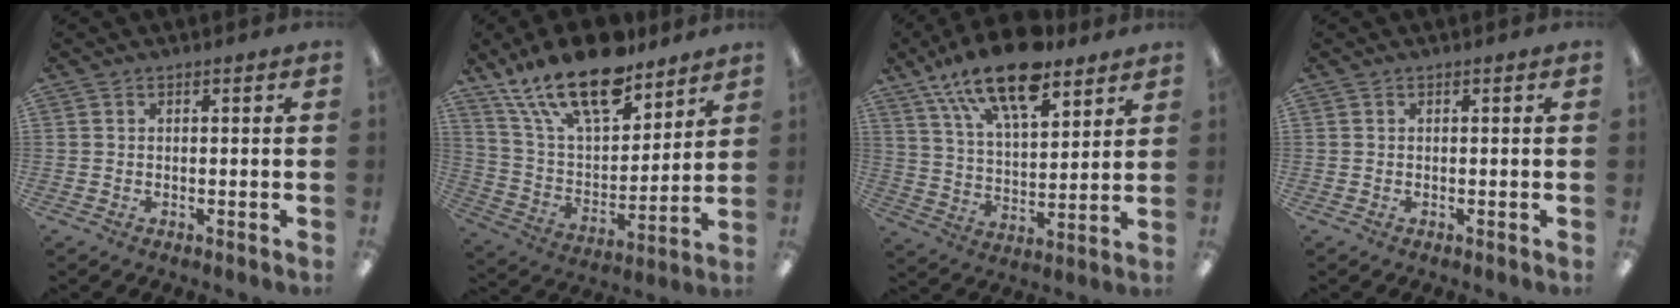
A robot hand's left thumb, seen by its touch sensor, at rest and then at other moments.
{"total": 21.4, "force": [15.4, 8.7, 12.0], "torque": [-0.227, -0.087, 0.270]}
{"total": 16.3, "force": [11.6, 6.6, 9.4], "torque": [-0.159, -0.055, 0.200]}
{"total": 0.0}